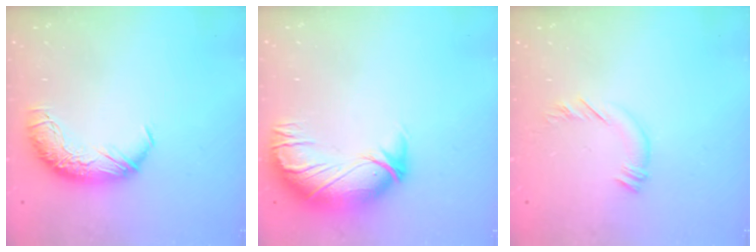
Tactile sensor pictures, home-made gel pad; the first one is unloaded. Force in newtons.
{"total": 2.9, "press": 0.3, "slide": 2.9}
{"total": 5.0, "press": 4.9, "slide": 0.2}